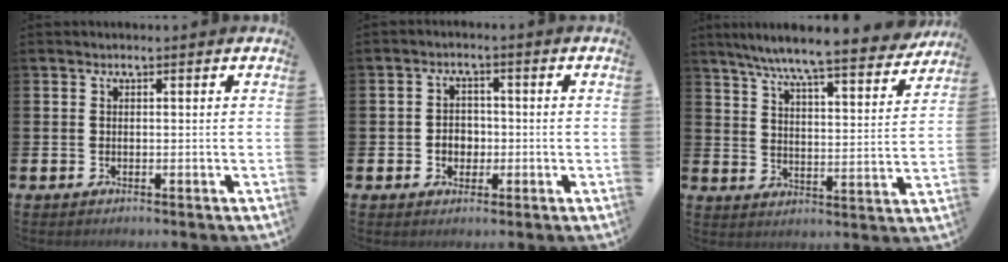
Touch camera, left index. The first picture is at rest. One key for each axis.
{"total": 3.0, "fx": -0.6, "fy": 2.6, "fz": 1.3, "tx": -0.019, "ty": 0.002, "tz": -0.018}
{"total": 8.4, "fx": 7.8, "fy": 0.1, "fz": 3.2, "tx": -0.084, "ty": -0.056, "tz": 0.132}